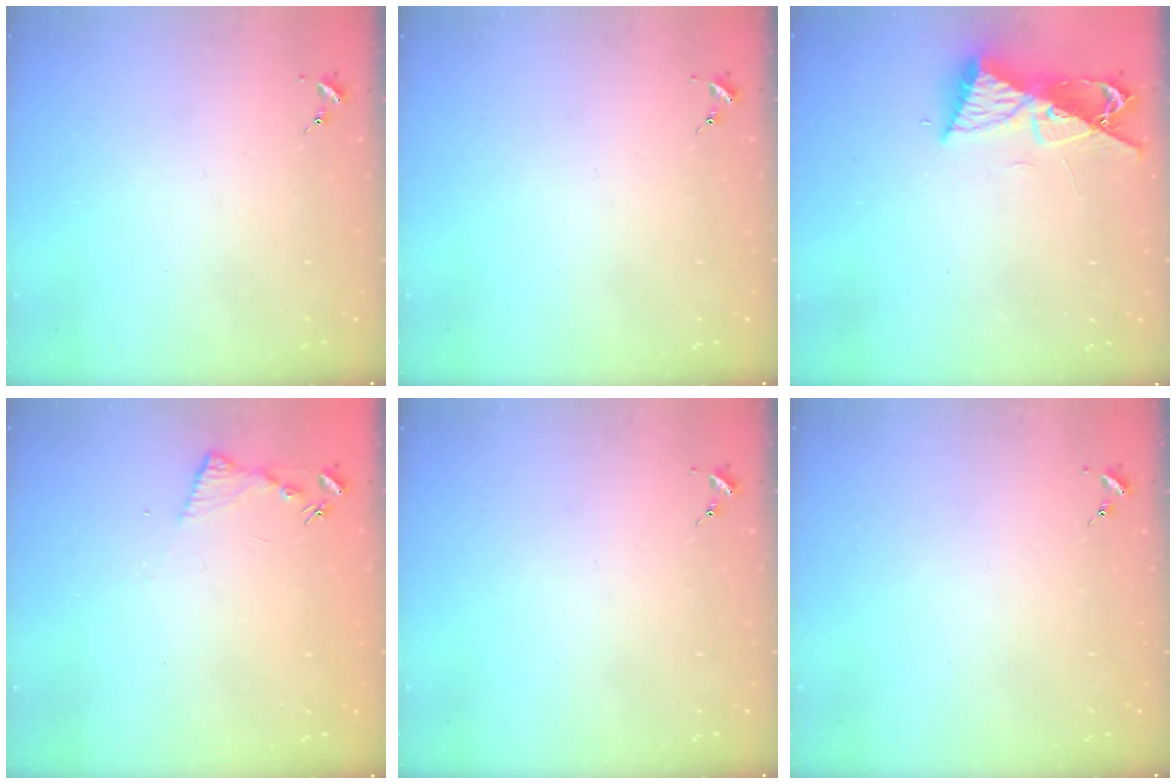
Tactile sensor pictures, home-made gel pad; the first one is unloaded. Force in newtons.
{"total": 0.0}
{"total": 9.2, "press": 9.1, "slide": 0.9}
{"total": 6.8, "press": 6.7, "slide": 0.7}
{"total": 0.0}
{"total": 0.0}